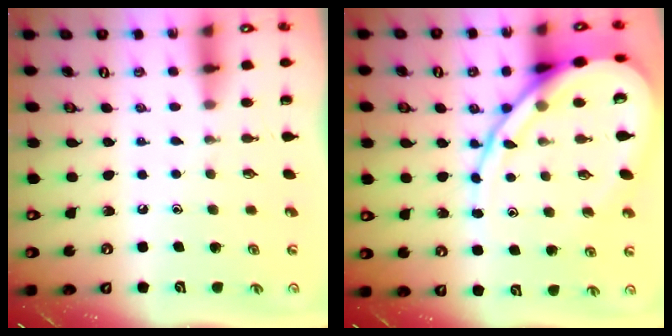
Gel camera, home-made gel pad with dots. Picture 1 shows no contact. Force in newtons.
{"total": 17.4, "press": 17.4, "slide": 1.6}